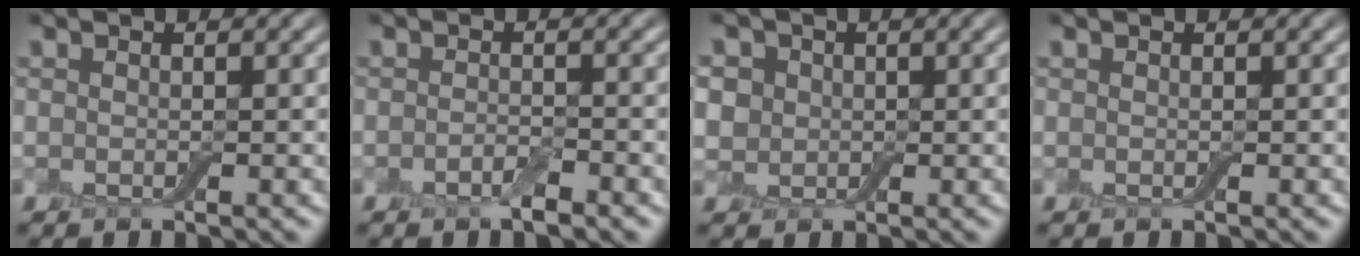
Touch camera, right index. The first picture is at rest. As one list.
[{"total": 1.5, "force": [-1.0, 0.4, 1.1], "torque": [-0.022, -0.001, -0.018]}, {"total": 4.7, "force": [1.2, 4.1, 2.0], "torque": [-0.049, 0.020, 0.000]}, {"total": 0.0}]